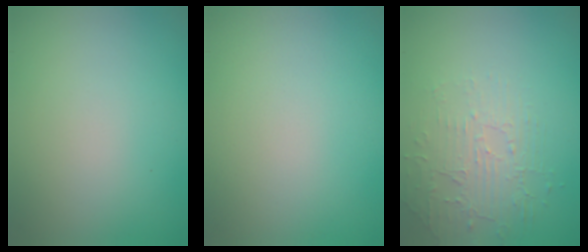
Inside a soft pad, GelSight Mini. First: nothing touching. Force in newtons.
{"total": 0.0}
{"total": 2.1, "press": 1.3, "slide": 1.7}